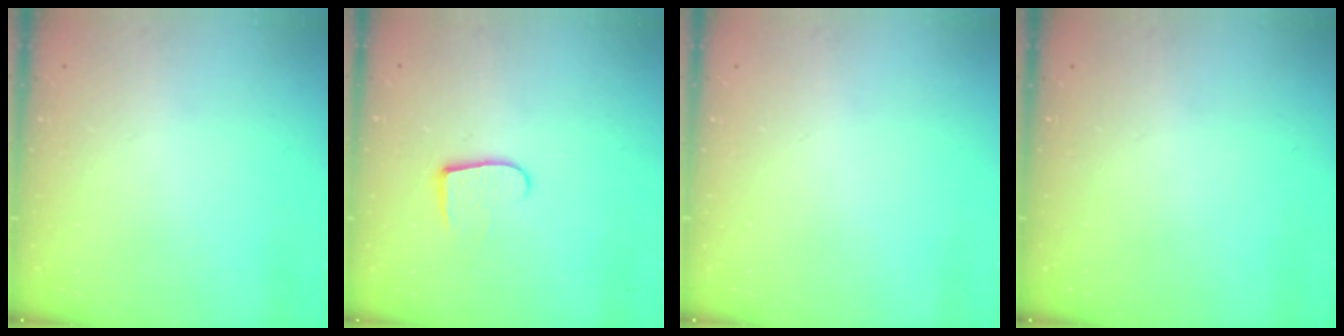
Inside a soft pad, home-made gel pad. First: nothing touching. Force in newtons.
{"total": 6.9, "press": 6.9, "slide": 0.7}
{"total": 0.0}
{"total": 0.0}